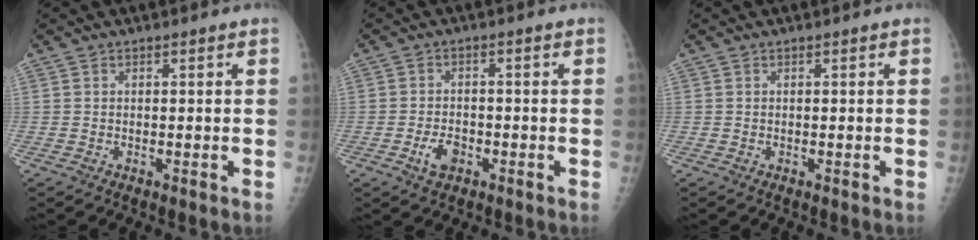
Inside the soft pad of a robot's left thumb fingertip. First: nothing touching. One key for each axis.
{"total": 3.9, "fx": -1.8, "fy": 2.4, "fz": 2.5, "tx": -0.041, "ty": 0.010, "tz": -0.030}
{"total": 0.0}